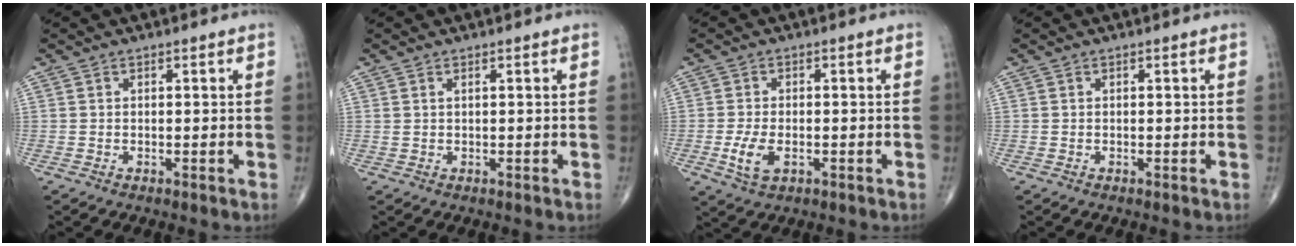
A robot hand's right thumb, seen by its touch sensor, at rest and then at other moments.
{"total": 0.7, "force": [0.4, 0.1, 0.5], "torque": [-0.015, 0.005, 0.011]}
{"total": 5.0, "force": [-1.4, 2.7, 4.0], "torque": [-0.085, -0.003, -0.023]}
{"total": 0.0}